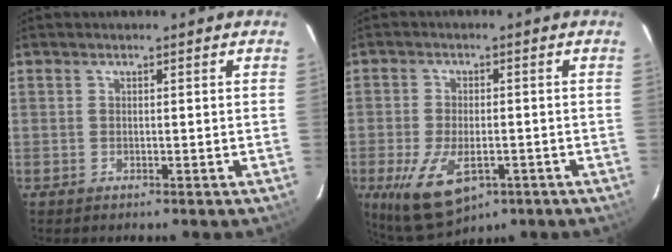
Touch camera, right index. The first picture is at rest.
{"total": 11.4, "force": [-4.8, 6.0, 8.5], "torque": [-0.182, -0.030, -0.074]}